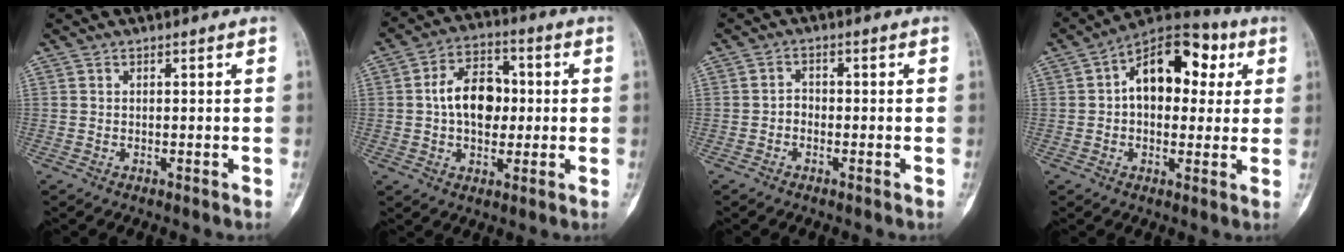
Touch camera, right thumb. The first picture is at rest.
{"total": 11.5, "force": [0.4, 7.9, 8.3], "torque": [-0.108, 0.019, 0.000]}
{"total": 1.9, "force": [-0.9, 1.3, 1.0], "torque": [-0.010, 0.013, -0.022]}
{"total": 15.1, "force": [3.2, 9.6, 11.2], "torque": [-0.122, 0.026, 0.038]}